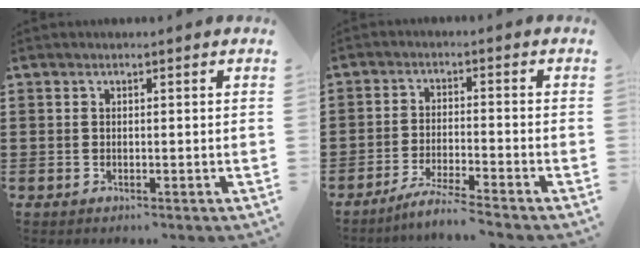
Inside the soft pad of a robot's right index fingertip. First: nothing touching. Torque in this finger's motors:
{"motor_torque": [0.18, 0.82, -1.05, -0.10]}